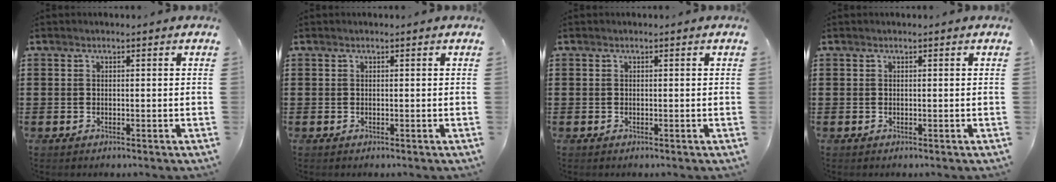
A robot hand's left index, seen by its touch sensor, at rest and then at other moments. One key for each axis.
{"total": 0.0}
{"total": 0.0}
{"total": 0.0}